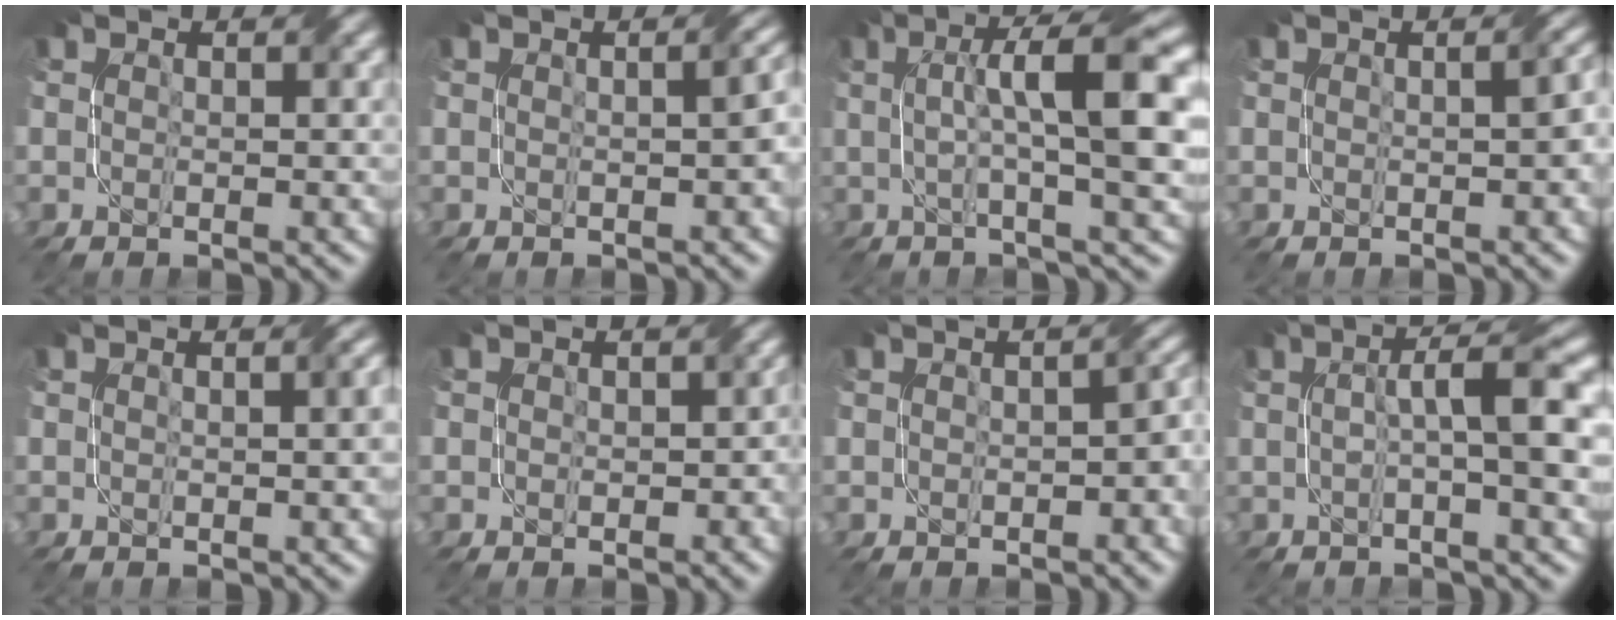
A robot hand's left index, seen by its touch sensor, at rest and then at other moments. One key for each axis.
{"total": 2.7, "fx": 0.0, "fy": 1.0, "fz": 2.5, "tx": -0.016, "ty": 0.012, "tz": 0.001}
{"total": 8.9, "fx": 1.6, "fy": 1.6, "fz": 8.6, "tx": -0.116, "ty": 0.019, "tz": 0.021}
{"total": 2.5, "fx": 0.1, "fy": 0.8, "fz": 2.4, "tx": -0.020, "ty": 0.009, "tz": 0.002}
{"total": 2.3, "fx": 0.3, "fy": 0.8, "fz": 2.1, "tx": -0.017, "ty": 0.006, "tz": 0.003}
{"total": 1.7, "fx": -0.1, "fy": 1.4, "fz": 0.9, "tx": -0.006, "ty": -0.006, "tz": -0.002}
{"total": 3.1, "fx": -0.6, "fy": 1.5, "fz": 2.7, "tx": -0.027, "ty": 0.000, "tz": -0.003}
{"total": 6.0, "fx": 0.6, "fy": 1.0, "fz": 5.9, "tx": -0.087, "ty": 0.018, "tz": 0.005}